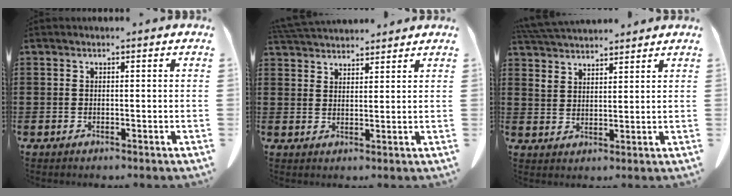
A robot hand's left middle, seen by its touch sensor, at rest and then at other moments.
{"total": 4.0, "force": [3.9, 0.4, 0.5], "torque": [-0.022, -0.011, 0.075]}
{"total": 4.9, "force": [4.6, 1.1, 1.0], "torque": [-0.033, -0.010, 0.088]}